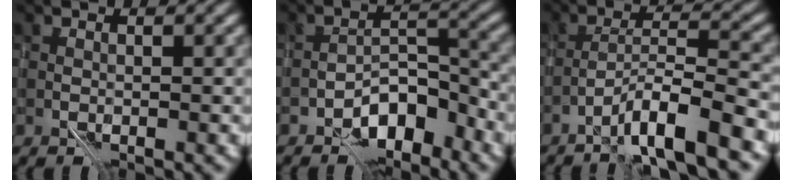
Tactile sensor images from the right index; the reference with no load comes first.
{"total": 5.4, "force": [-3.9, 2.2, 3.1], "torque": [-0.031, 0.014, -0.068]}
{"total": 5.3, "force": [-3.6, -0.1, 3.9], "torque": [-0.055, 0.022, -0.066]}